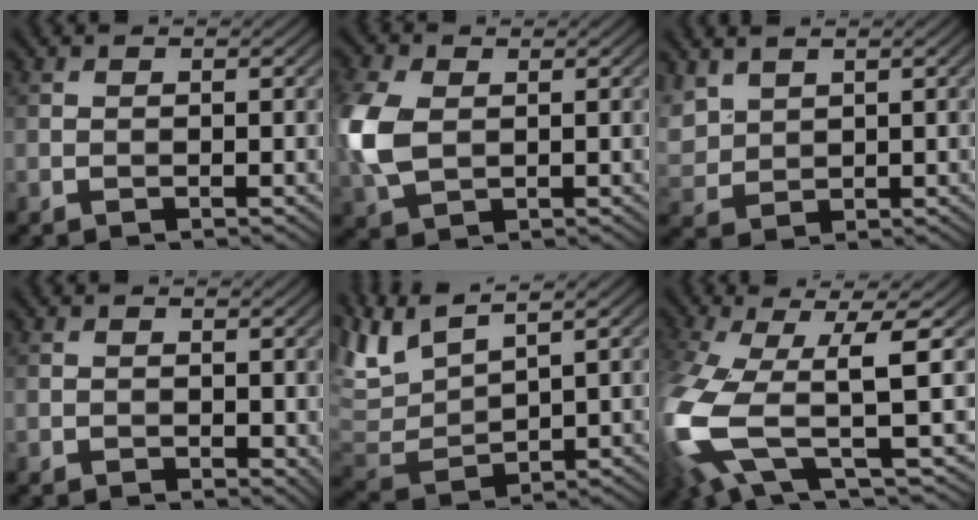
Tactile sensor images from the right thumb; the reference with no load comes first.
{"total": 7.7, "force": [0.5, 5.2, 5.7], "torque": [-0.183, 0.002, 0.010]}
{"total": 4.5, "force": [2.7, 2.8, 2.3], "torque": [-0.073, 0.003, 0.061]}
{"total": 1.2, "force": [0.1, 1.0, 0.7], "torque": [-0.016, -0.006, 0.005]}
{"total": 8.3, "force": [6.2, 2.2, 5.0], "torque": [-0.136, 0.013, 0.127]}
{"total": 13.2, "force": [-3.1, 4.1, 12.2], "torque": [-0.277, -0.024, -0.046]}